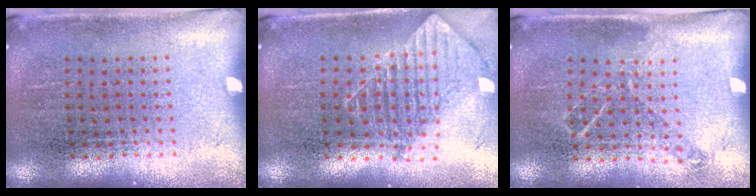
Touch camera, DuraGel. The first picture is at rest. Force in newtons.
{"total": 1.7, "press": 1.3, "slide": 1.0}
{"total": 0.9, "press": 0.8, "slide": 0.3}